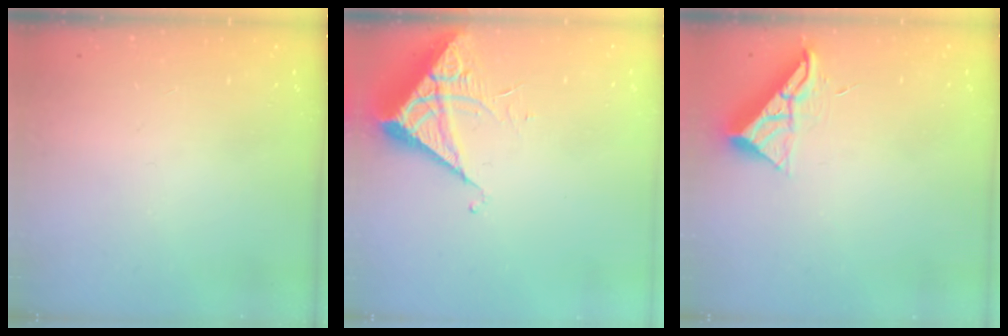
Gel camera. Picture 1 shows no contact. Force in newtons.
{"total": 6.3, "press": 6.3, "slide": 0.2}
{"total": 10.2, "press": 10.2, "slide": 0.5}